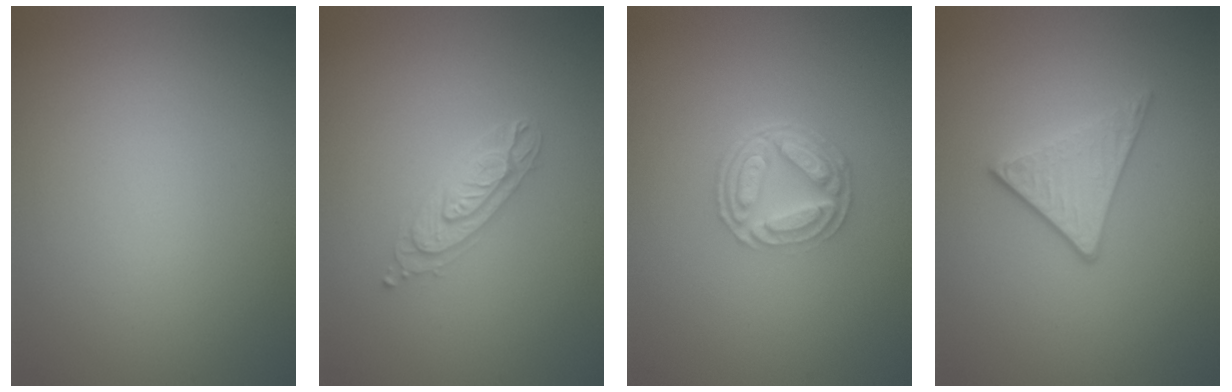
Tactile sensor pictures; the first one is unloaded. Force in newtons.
{"total": 2.3, "press": 2.2, "slide": 0.5}
{"total": 4.8, "press": 3.4, "slide": 3.5}
{"total": 2.9, "press": 2.6, "slide": 1.4}